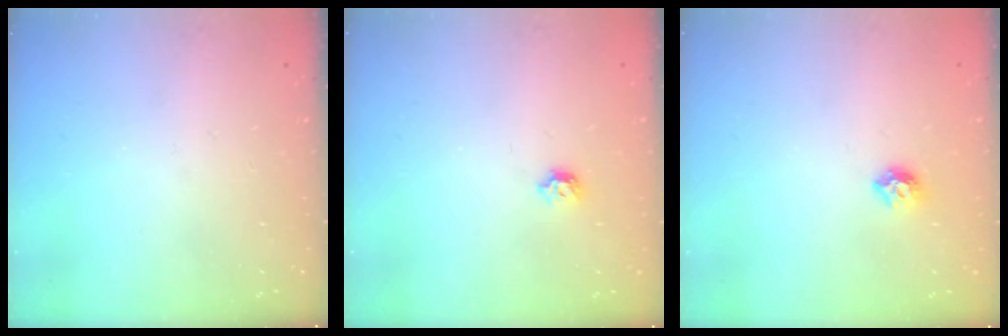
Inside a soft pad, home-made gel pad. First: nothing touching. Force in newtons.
{"total": 5.4, "press": 5.4, "slide": 0.9}
{"total": 6.1, "press": 6.0, "slide": 0.9}